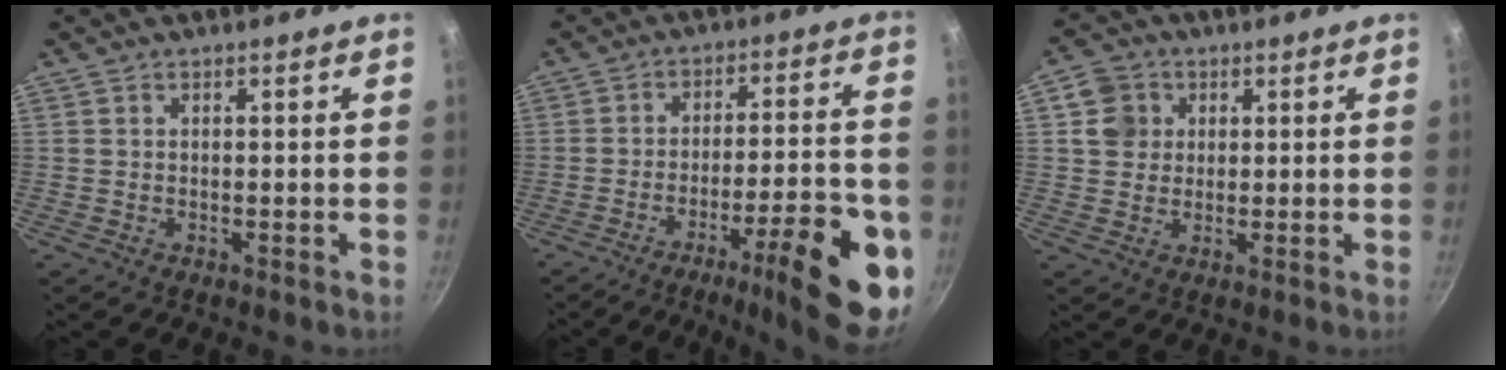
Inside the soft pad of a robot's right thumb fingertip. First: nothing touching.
{"total": 18.5, "force": [-8.1, 4.7, 16.0], "torque": [-0.188, 0.037, -0.111]}
{"total": 6.1, "force": [1.8, 5.5, 2.0], "torque": [-0.005, 0.005, 0.027]}